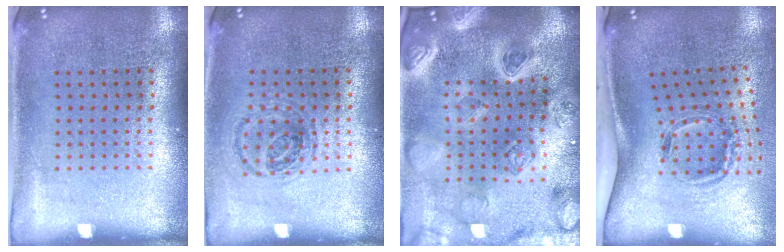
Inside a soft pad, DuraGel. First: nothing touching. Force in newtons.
{"total": 0.9, "press": 0.9, "slide": 0.3}
{"total": 5.0, "press": 4.2, "slide": 2.7}
{"total": 1.9, "press": 1.2, "slide": 1.4}